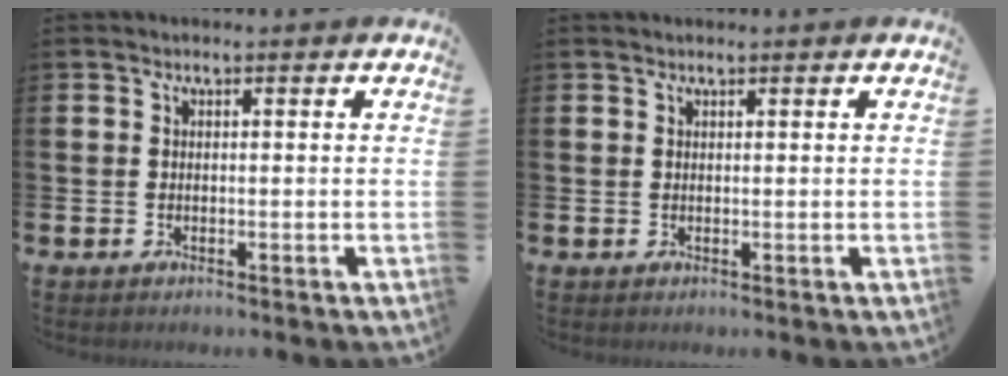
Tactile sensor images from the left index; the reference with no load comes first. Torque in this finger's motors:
{"motor_torque": [0.05, 0.03, -0.03, -0.01]}